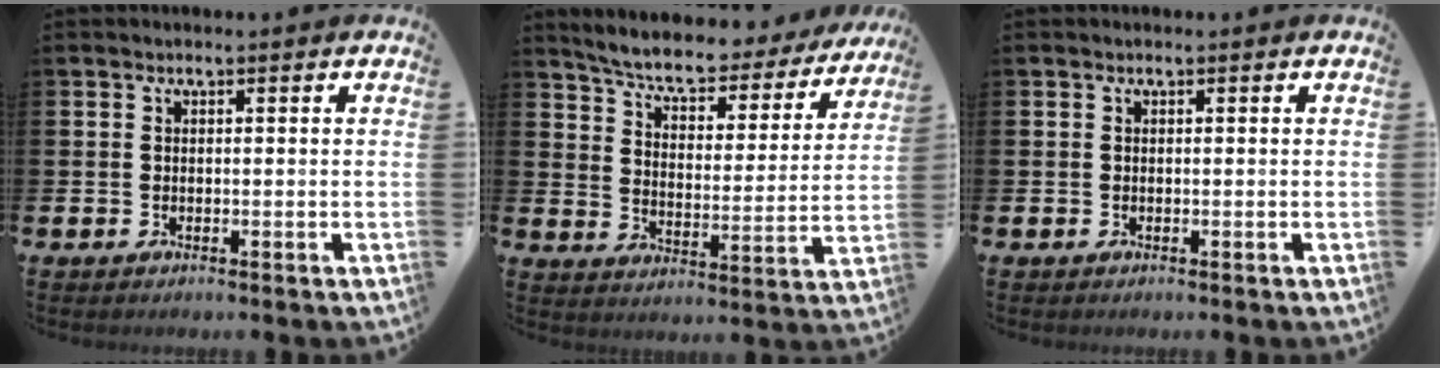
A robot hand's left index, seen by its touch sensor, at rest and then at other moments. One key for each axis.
{"total": 6.3, "fx": 5.8, "fy": 1.3, "fz": 2.2, "tx": -0.065, "ty": -0.047, "tz": 0.092}
{"total": 0.0}